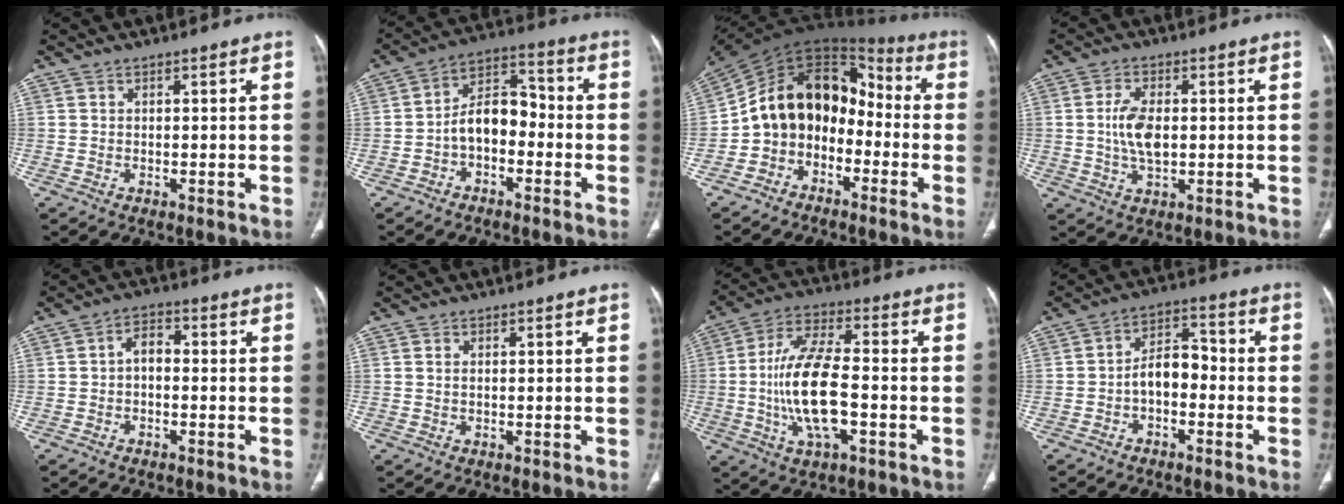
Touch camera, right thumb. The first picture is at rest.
{"total": 9.0, "force": [-2.4, 5.8, 6.5], "torque": [-0.089, 0.045, -0.053]}
{"total": 15.3, "force": [-4.0, 11.7, 8.9], "torque": [-0.110, 0.094, -0.081]}
{"total": 6.9, "force": [0.2, 3.7, 5.8], "torque": [-0.115, 0.000, 0.005]}
{"total": 3.8, "force": [-0.5, 2.4, 2.9], "torque": [-0.041, 0.019, -0.018]}
{"total": 0.7, "force": [0.2, 0.3, 0.6], "torque": [-0.016, 0.005, 0.007]}
{"total": 15.4, "force": [-2.7, 6.3, 13.9], "torque": [-0.271, 0.018, -0.050]}
{"total": 6.7, "force": [-1.9, 4.2, 4.9], "torque": [-0.066, 0.038, -0.043]}